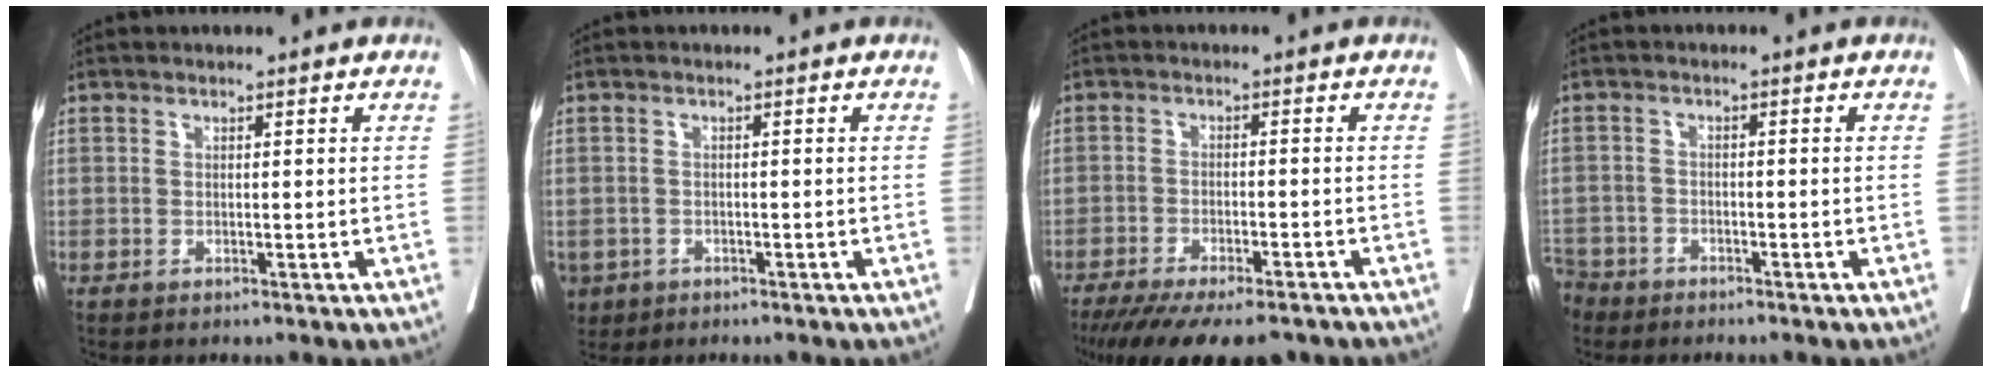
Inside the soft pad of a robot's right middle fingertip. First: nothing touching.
{"total": 3.9, "force": [-2.2, 3.1, 0.9], "torque": [-0.017, 0.001, -0.034]}
{"total": 15.3, "force": [-12.3, 3.9, 8.1], "torque": [-0.137, -0.026, -0.177]}
{"total": 5.5, "force": [-4.7, 2.7, 0.5], "torque": [-0.013, -0.005, -0.092]}